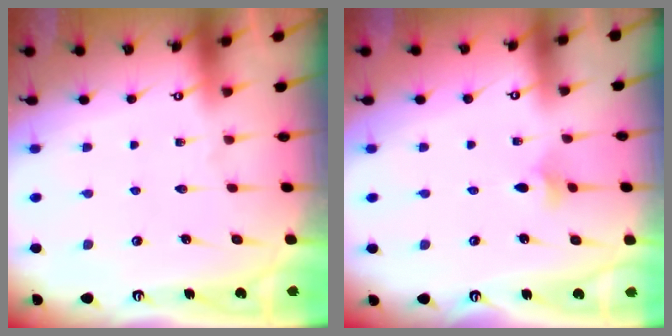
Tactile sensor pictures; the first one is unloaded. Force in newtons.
{"total": 3.0, "press": 2.9, "slide": 0.7}